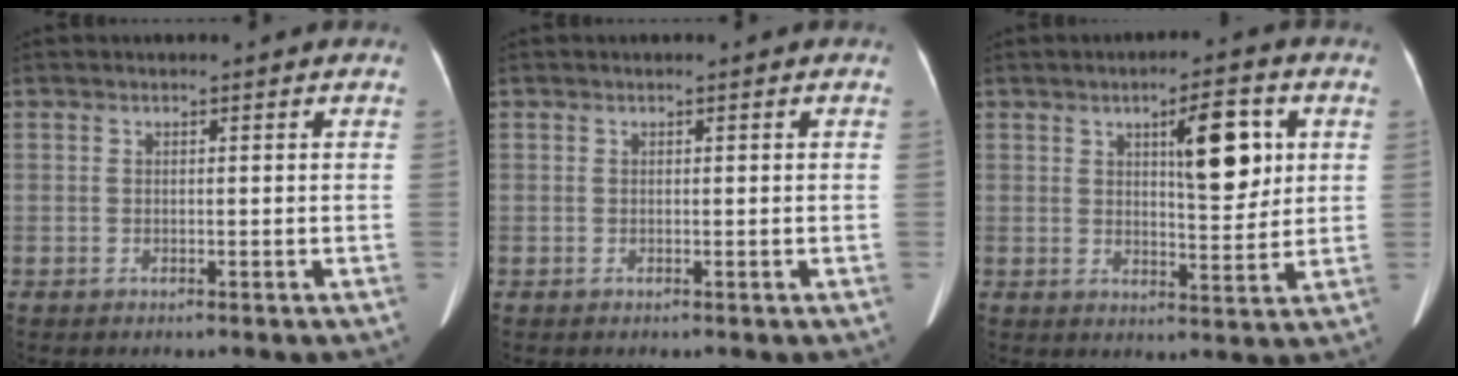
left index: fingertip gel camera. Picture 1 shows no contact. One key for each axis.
{"total": 0.0}
{"total": 8.4, "fx": 2.8, "fy": 2.3, "fz": 7.6, "tx": -0.108, "ty": 0.004, "tz": 0.042}